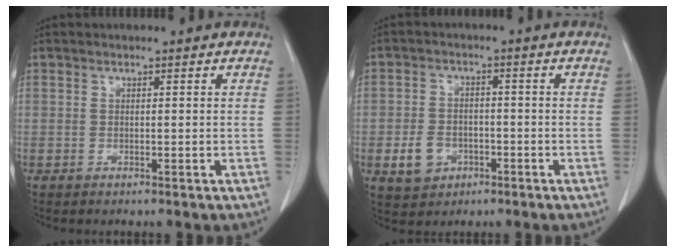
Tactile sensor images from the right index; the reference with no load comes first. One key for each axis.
{"total": 5.3, "fx": -1.9, "fy": 4.2, "fz": 2.5, "tx": -0.051, "ty": 0.006, "tz": -0.022}